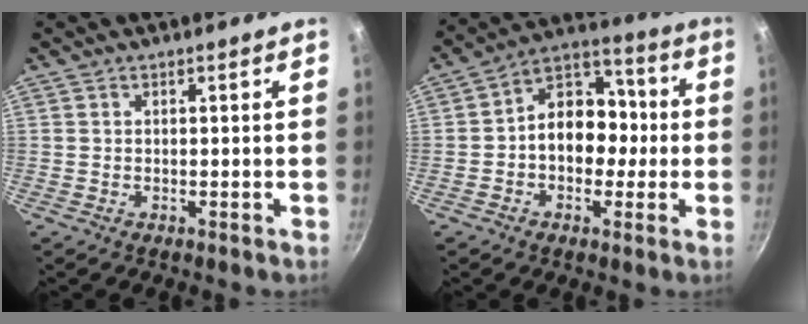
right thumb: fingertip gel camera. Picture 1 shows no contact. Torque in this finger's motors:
{"motor_torque": [-0.20, 0.66, 0.54, 0.01, 0.13]}